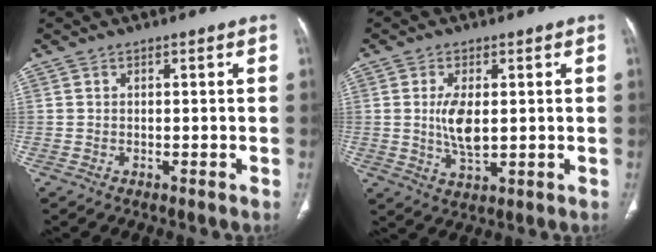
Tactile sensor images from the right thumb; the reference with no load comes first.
{"total": 6.6, "force": [0.5, 3.0, 5.9], "torque": [-0.111, -0.011, 0.014]}